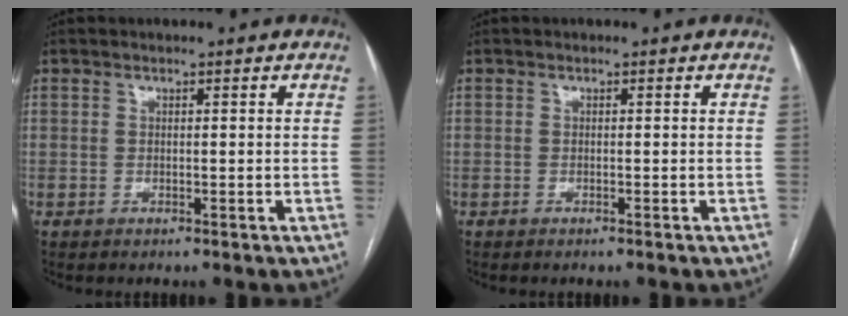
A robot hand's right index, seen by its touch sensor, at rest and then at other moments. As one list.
[{"total": 0.0}]